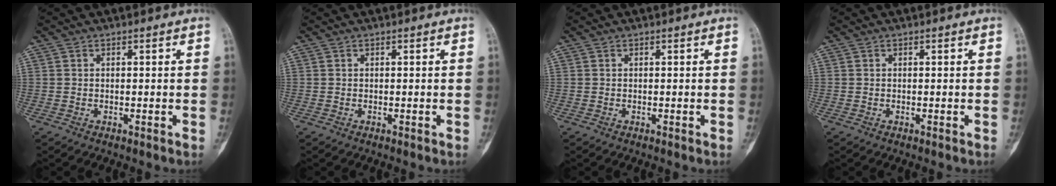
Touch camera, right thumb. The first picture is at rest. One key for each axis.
{"total": 0.0}
{"total": 0.0}
{"total": 0.0}